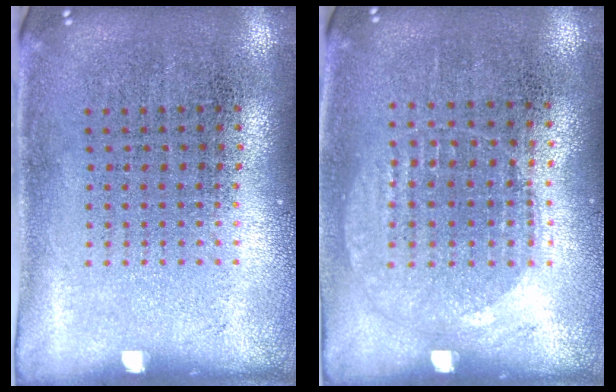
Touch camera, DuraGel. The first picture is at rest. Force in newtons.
{"total": 1.0, "press": 0.9, "slide": 0.4}